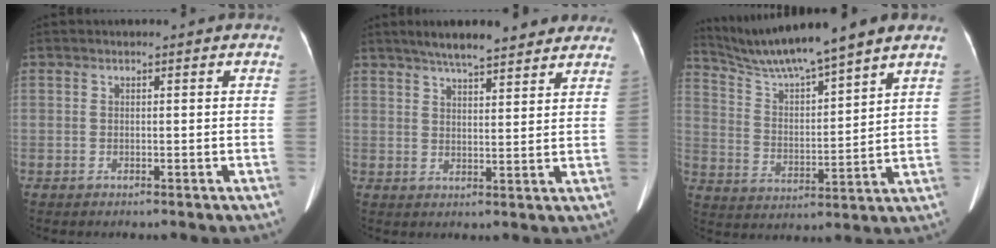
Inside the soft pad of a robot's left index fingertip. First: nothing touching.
{"total": 11.9, "force": [9.9, 2.2, 6.3], "torque": [-0.090, 0.025, 0.138]}
{"total": 12.4, "force": [11.2, -1.2, 5.3], "torque": [-0.107, 0.008, 0.206]}